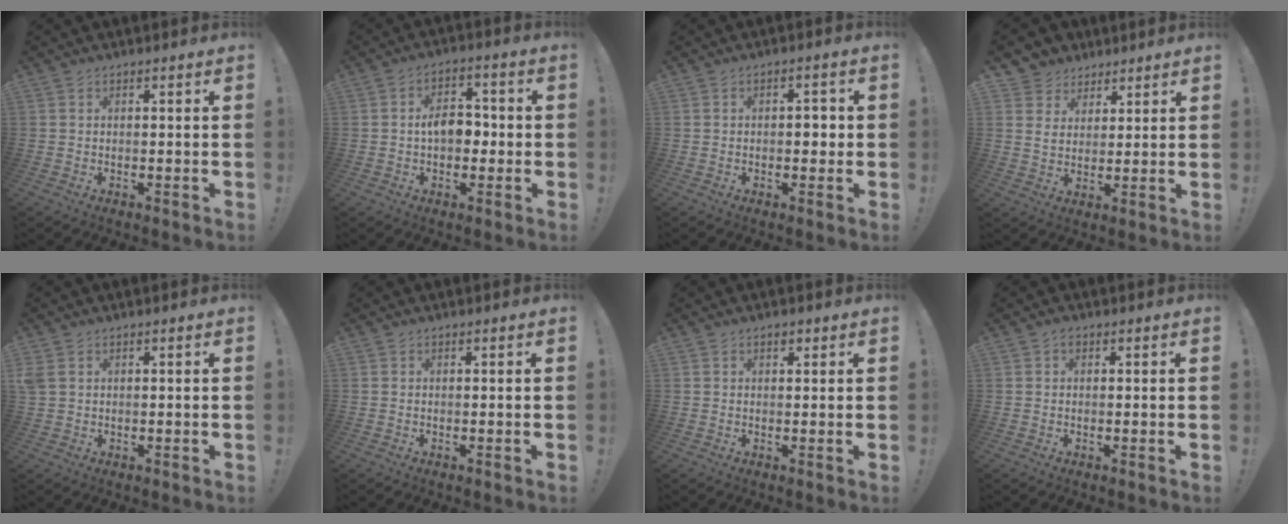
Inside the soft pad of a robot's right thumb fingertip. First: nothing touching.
{"total": 8.4, "force": [-0.6, 5.6, 6.2], "torque": [-0.093, 0.015, -0.012]}
{"total": 3.4, "force": [-0.5, 2.3, 2.4], "torque": [-0.029, 0.006, -0.013]}
{"total": 6.7, "force": [3.7, 5.5, 0.9], "torque": [-0.017, -0.027, 0.074]}
{"total": 2.2, "force": [0.7, 1.1, 1.8], "torque": [-0.035, 0.002, 0.015]}
{"total": 0.0}
{"total": 1.5, "force": [1.0, 0.9, 0.8], "torque": [0.000, -0.004, 0.014]}
{"total": 1.0, "force": [0.3, 0.8, 0.4], "torque": [-0.002, 0.002, 0.003]}